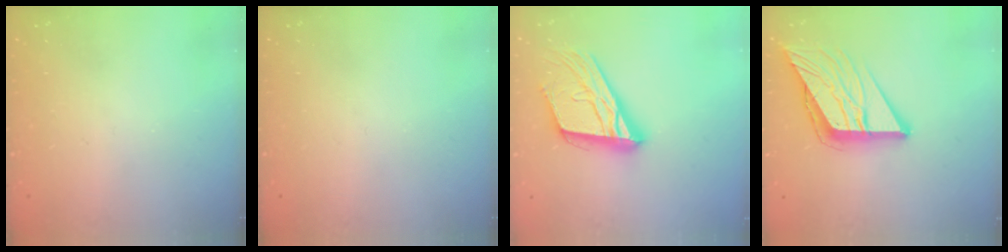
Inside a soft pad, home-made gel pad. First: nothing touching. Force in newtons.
{"total": 0.0}
{"total": 19.6, "press": 19.4, "slide": 2.8}
{"total": 12.8, "press": 12.7, "slide": 1.5}